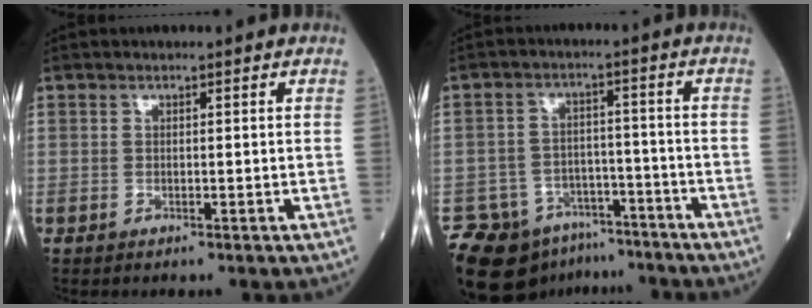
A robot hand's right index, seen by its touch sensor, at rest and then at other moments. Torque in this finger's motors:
{"motor_torque": [-0.06, -0.79, 0.00, -0.01]}